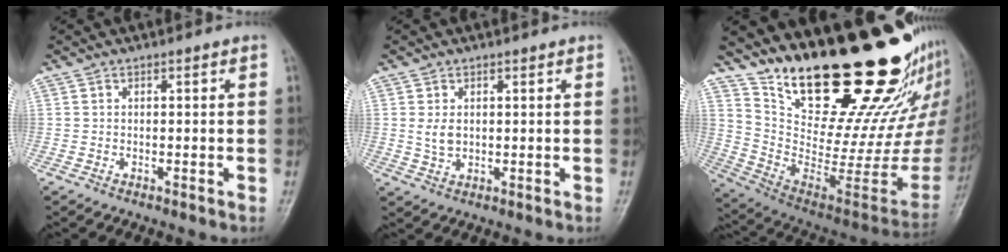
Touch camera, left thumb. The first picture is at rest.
{"total": 3.1, "force": [0.7, 2.1, 2.1], "torque": [-0.031, -0.007, 0.018]}
{"total": 30.9, "force": [22.9, 8.8, 18.7], "torque": [-0.248, -0.167, 0.365]}